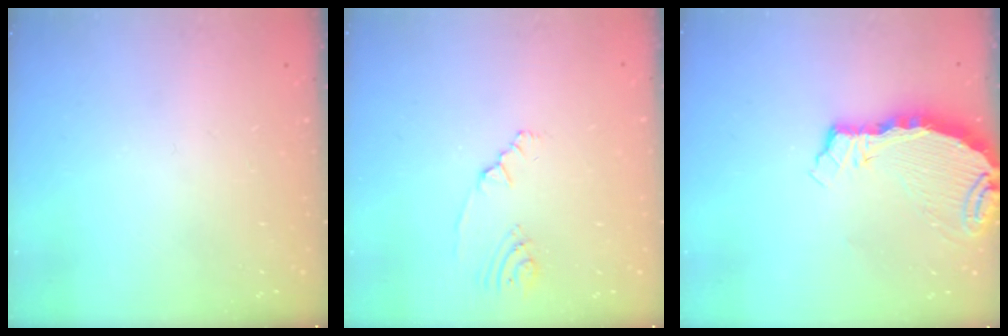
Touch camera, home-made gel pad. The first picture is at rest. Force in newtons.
{"total": 2.4, "press": 2.2, "slide": 1.1}
{"total": 5.7, "press": 5.7, "slide": 0.6}